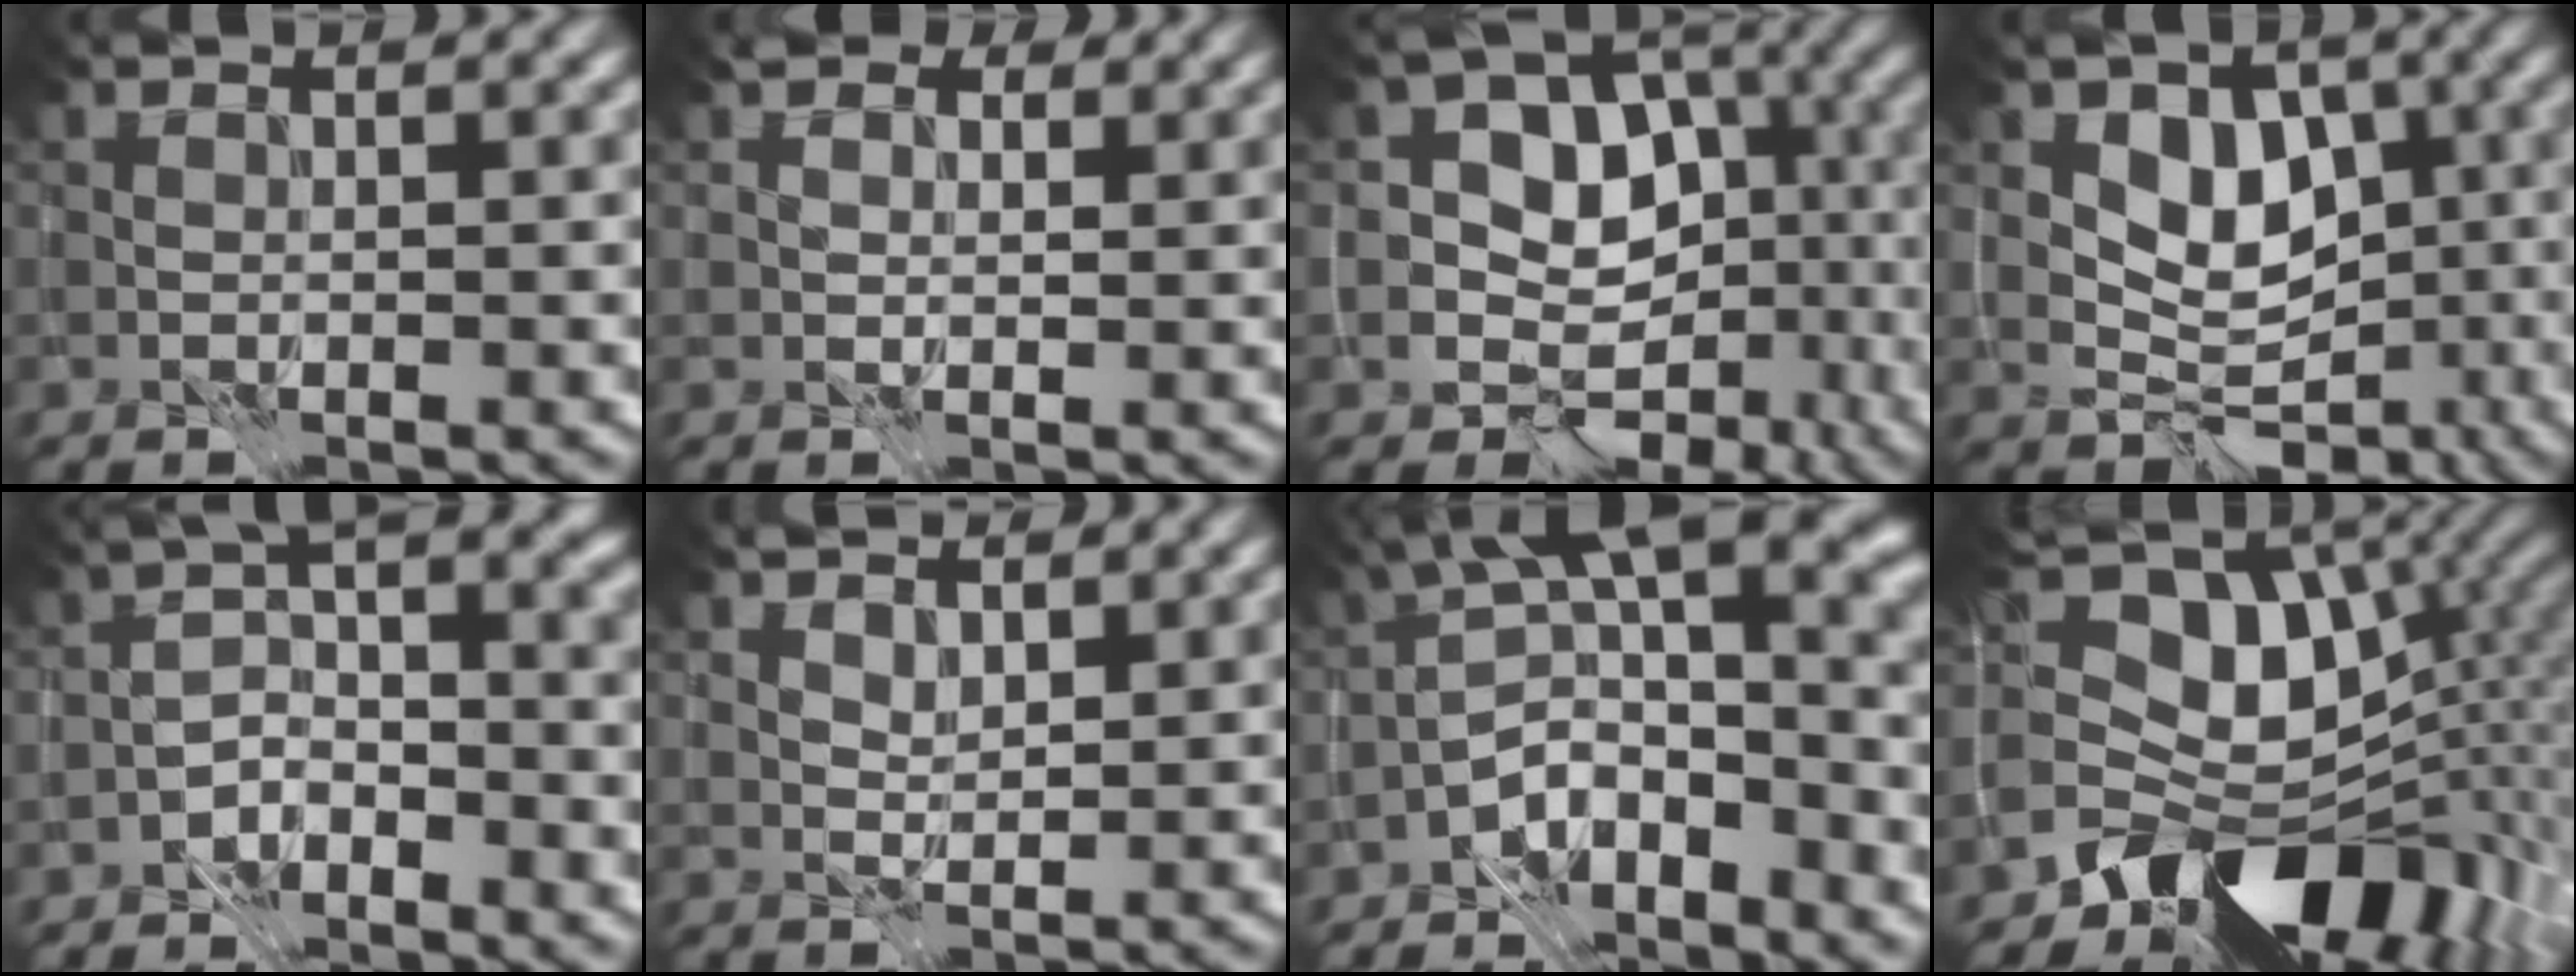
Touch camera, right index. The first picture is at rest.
{"total": 3.0, "force": [1.9, 2.1, 1.1], "torque": [-0.014, 0.005, 0.010]}
{"total": 9.4, "force": [-1.3, 8.0, 4.8], "torque": [-0.022, 0.016, -0.039]}
{"total": 6.4, "force": [0.2, 5.2, 3.7], "torque": [-0.037, 0.007, 0.004]}
{"total": 3.7, "force": [-2.5, 1.7, 2.1], "torque": [-0.035, 0.011, -0.055]}
{"total": 2.4, "force": [2.1, 1.0, 0.6], "torque": [-0.013, -0.007, 0.039]}
{"total": 8.8, "force": [-3.6, 3.9, 7.0], "torque": [-0.094, 0.014, -0.073]}
{"total": 11.4, "force": [-4.8, 7.6, 7.0], "torque": [-0.108, 0.005, -0.092]}